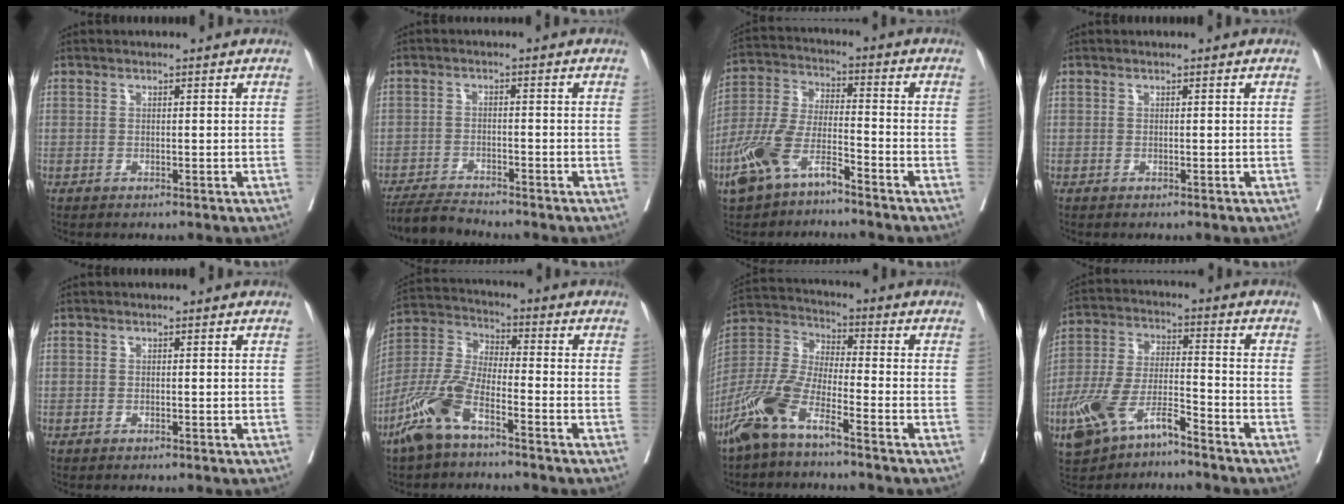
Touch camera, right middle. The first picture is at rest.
{"total": 4.1, "force": [-4.1, -0.4, 0.5], "torque": [-0.009, -0.018, -0.075]}
{"total": 10.1, "force": [-6.5, 3.3, 7.0], "torque": [-0.163, -0.004, -0.132]}
{"total": 0.0}
{"total": 0.0}
{"total": 10.5, "force": [-6.6, 2.8, 7.7], "torque": [-0.183, -0.013, -0.141]}
{"total": 10.2, "force": [-6.8, 1.9, 7.3], "torque": [-0.173, -0.009, -0.145]}
{"total": 10.7, "force": [-6.8, 3.3, 7.5], "torque": [-0.167, -0.006, -0.129]}